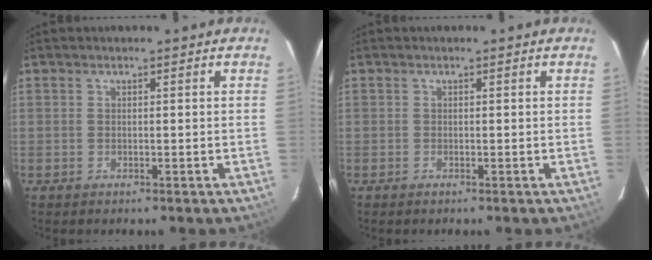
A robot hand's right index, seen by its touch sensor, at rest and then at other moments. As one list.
[{"total": 0.0}]